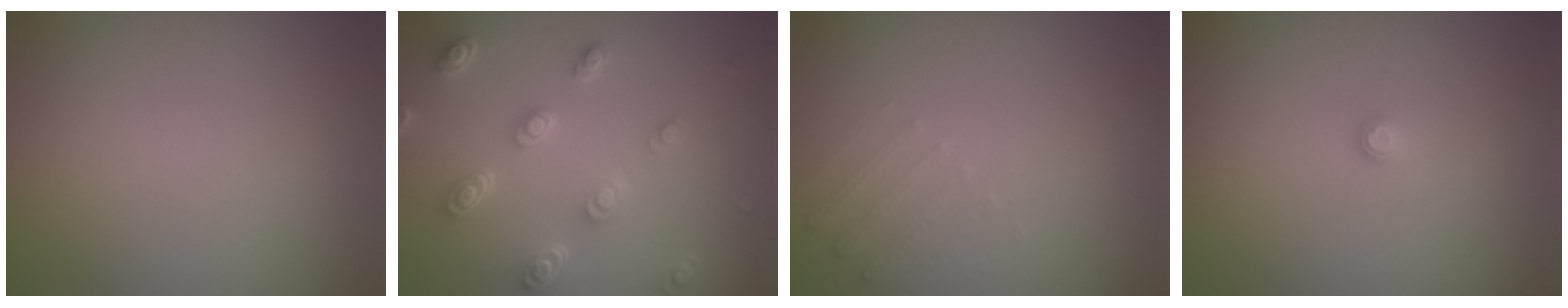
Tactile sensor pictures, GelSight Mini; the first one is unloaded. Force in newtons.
{"total": 4.5, "press": 3.4, "slide": 3.0}
{"total": 1.6, "press": 1.6, "slide": 0.4}
{"total": 0.8, "press": 0.8, "slide": 0.1}